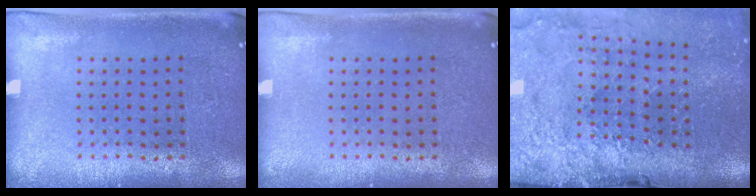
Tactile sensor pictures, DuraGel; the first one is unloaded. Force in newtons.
{"total": 0.0}
{"total": 4.8, "press": 3.7, "slide": 3.0}